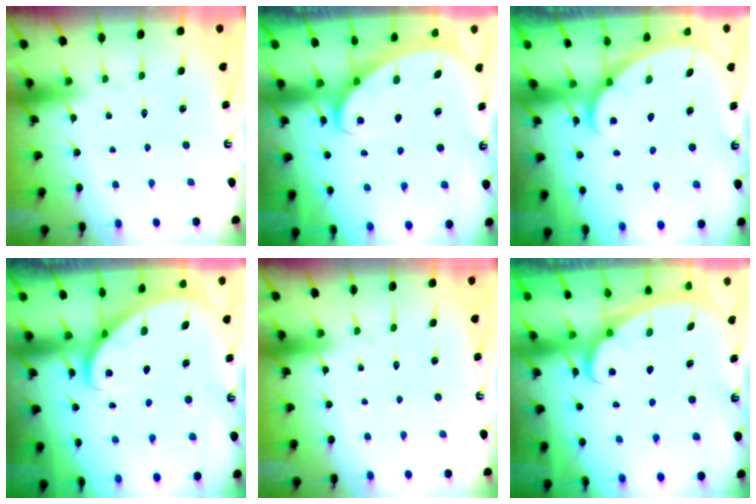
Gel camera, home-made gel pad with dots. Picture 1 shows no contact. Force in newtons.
{"total": 2.0, "press": 2.0, "slide": 0.0}
{"total": 1.9, "press": 1.9, "slide": 0.0}
{"total": 2.6, "press": 2.6, "slide": 0.3}
{"total": 0.0}
{"total": 2.3, "press": 2.3, "slide": 0.3}